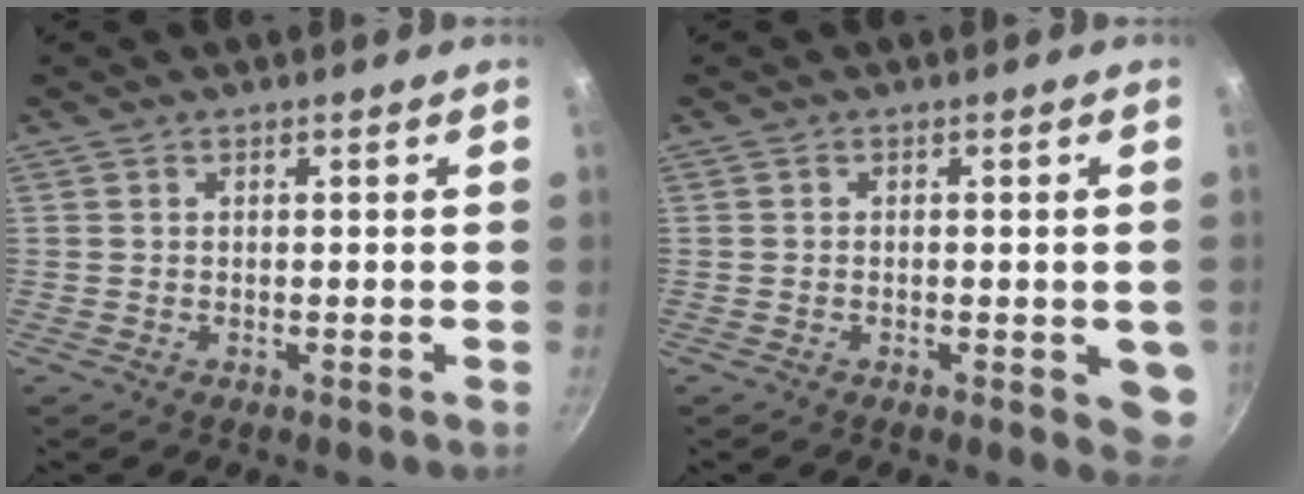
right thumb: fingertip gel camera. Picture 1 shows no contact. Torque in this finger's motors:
{"motor_torque": [1.43, 1.26, 1.05, -0.12, 0.00]}